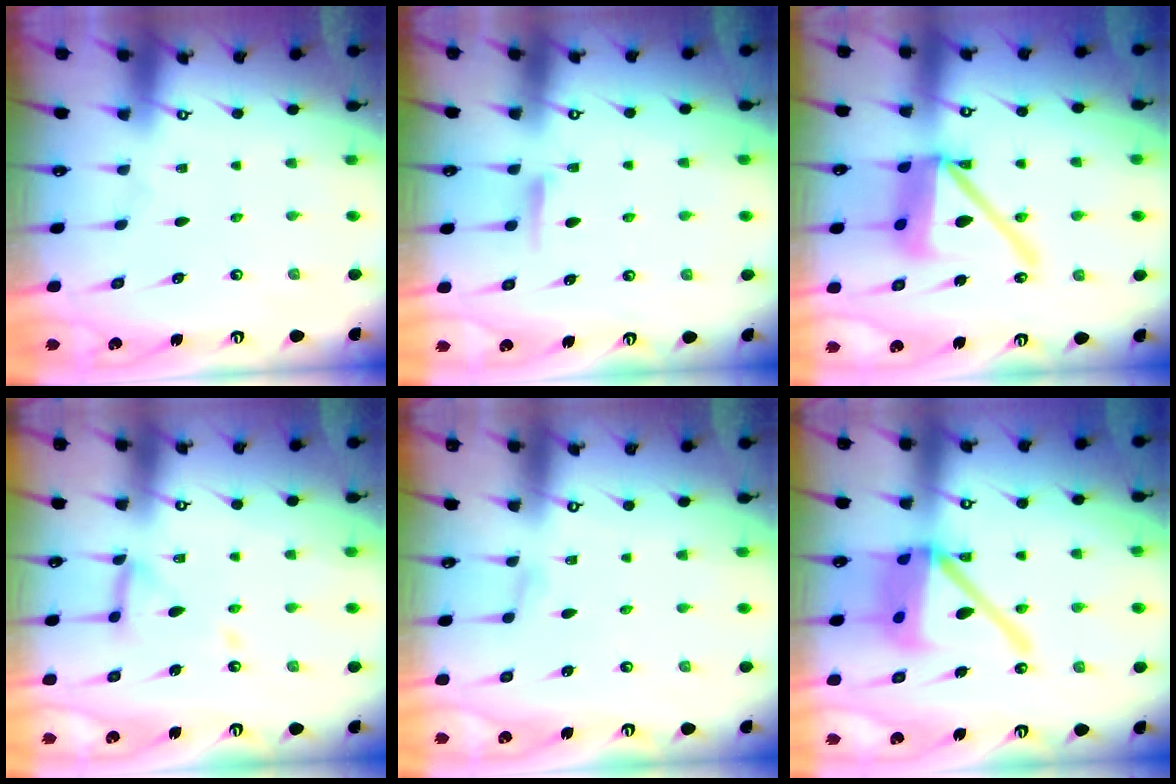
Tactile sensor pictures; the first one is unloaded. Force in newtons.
{"total": 6.0, "press": 5.9, "slide": 0.8}
{"total": 15.2, "press": 14.9, "slide": 2.7}
{"total": 11.2, "press": 11.2, "slide": 1.1}
{"total": 2.3, "press": 2.3, "slide": 0.3}
{"total": 17.9, "press": 17.7, "slide": 2.2}